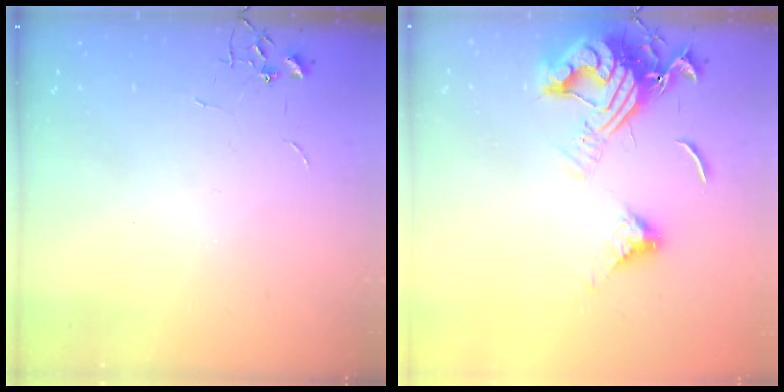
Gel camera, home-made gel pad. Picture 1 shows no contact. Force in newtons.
{"total": 17.1, "press": 17.0, "slide": 1.9}